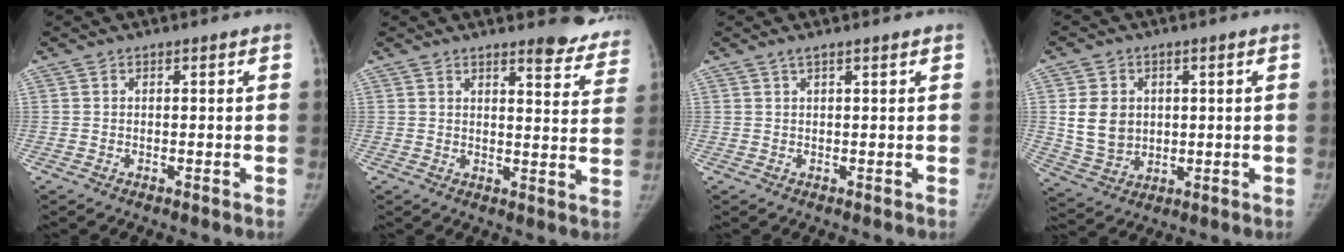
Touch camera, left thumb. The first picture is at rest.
{"total": 10.1, "force": [9.2, 2.4, 3.4], "torque": [-0.004, -0.066, 0.090]}
{"total": 1.4, "force": [1.0, 0.1, 1.0], "torque": [-0.022, 0.005, 0.020]}
{"total": 8.7, "force": [1.5, 7.1, 4.7], "torque": [-0.061, -0.010, 0.044]}